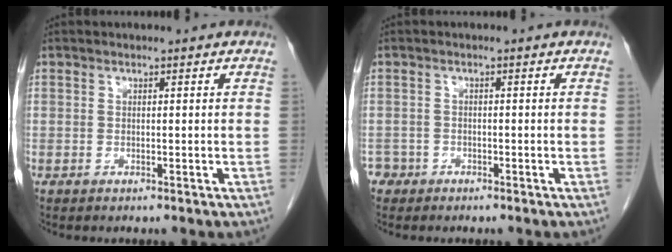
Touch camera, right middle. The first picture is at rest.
{"total": 1.7, "force": [-1.2, 1.1, -0.3], "torque": [0.000, 0.007, -0.022]}